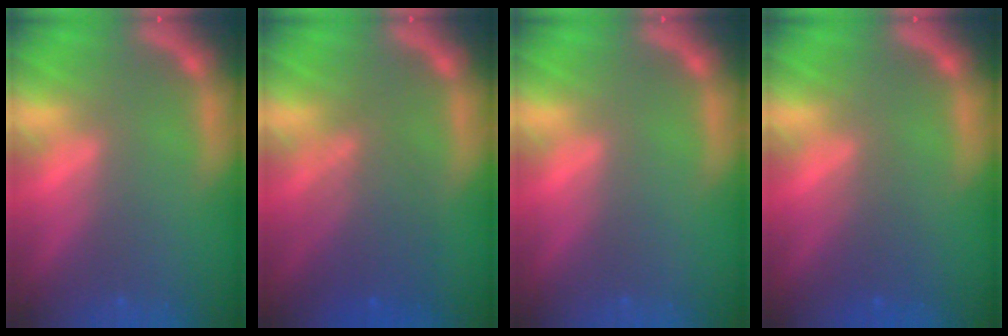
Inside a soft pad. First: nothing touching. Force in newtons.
{"total": 5.1}
{"total": 0.0}
{"total": 2.0}